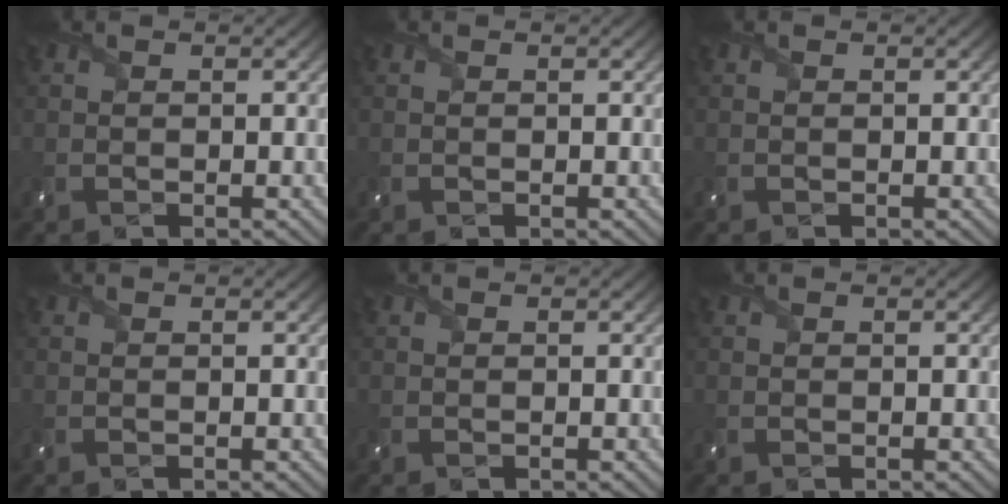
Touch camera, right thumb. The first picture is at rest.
{"total": 0.0}
{"total": 0.0}
{"total": 0.0}
{"total": 0.0}
{"total": 0.0}